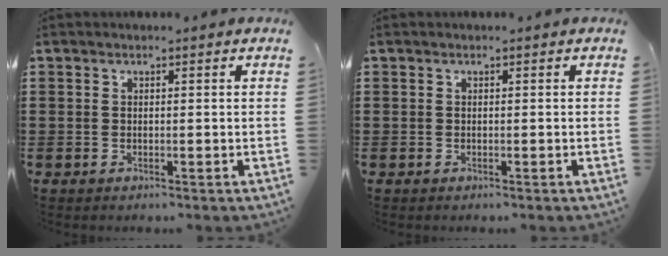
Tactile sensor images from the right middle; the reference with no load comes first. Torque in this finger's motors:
{"motor_torque": [0.00, 0.00, -0.01, 0.00]}